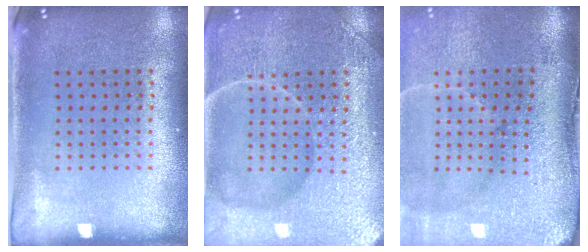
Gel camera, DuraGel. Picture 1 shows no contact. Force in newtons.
{"total": 7.5, "press": 7.4, "slide": 1.0}
{"total": 5.0, "press": 4.0, "slide": 3.0}